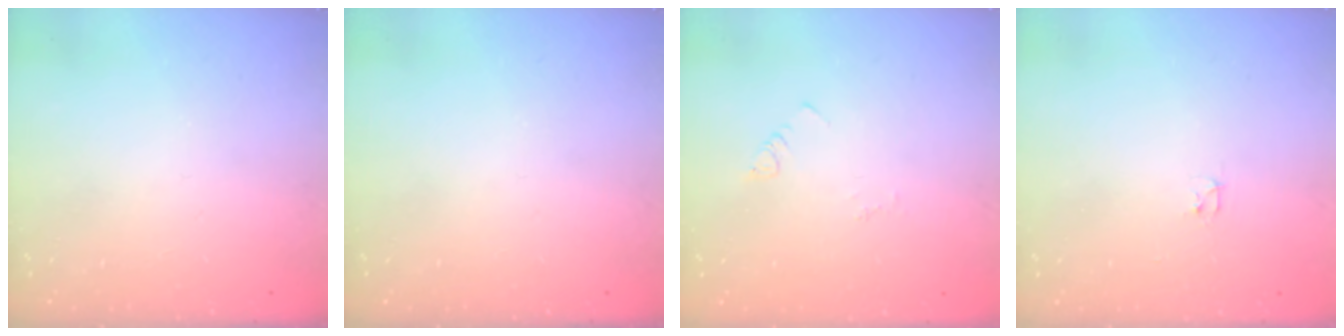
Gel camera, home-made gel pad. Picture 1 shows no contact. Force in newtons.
{"total": 0.0}
{"total": 2.5, "press": 2.5, "slide": 0.4}
{"total": 2.4, "press": 2.3, "slide": 0.4}